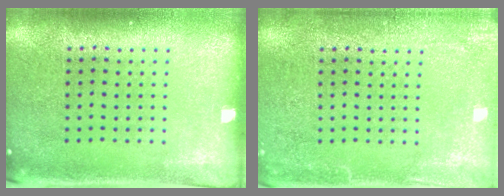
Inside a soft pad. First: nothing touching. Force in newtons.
{"total": 2.8, "press": 2.8, "slide": 0.3}